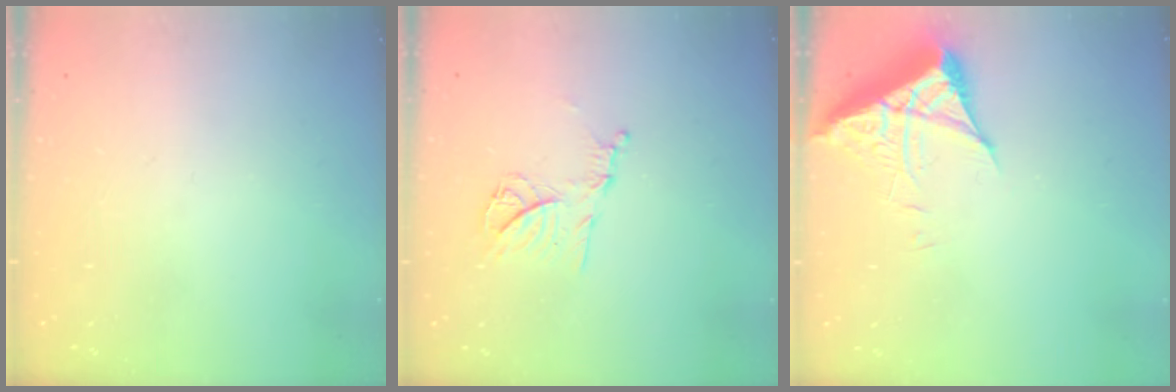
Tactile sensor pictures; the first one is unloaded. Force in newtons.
{"total": 11.0, "press": 10.9, "slide": 1.1}
{"total": 6.1, "press": 6.1, "slide": 0.7}